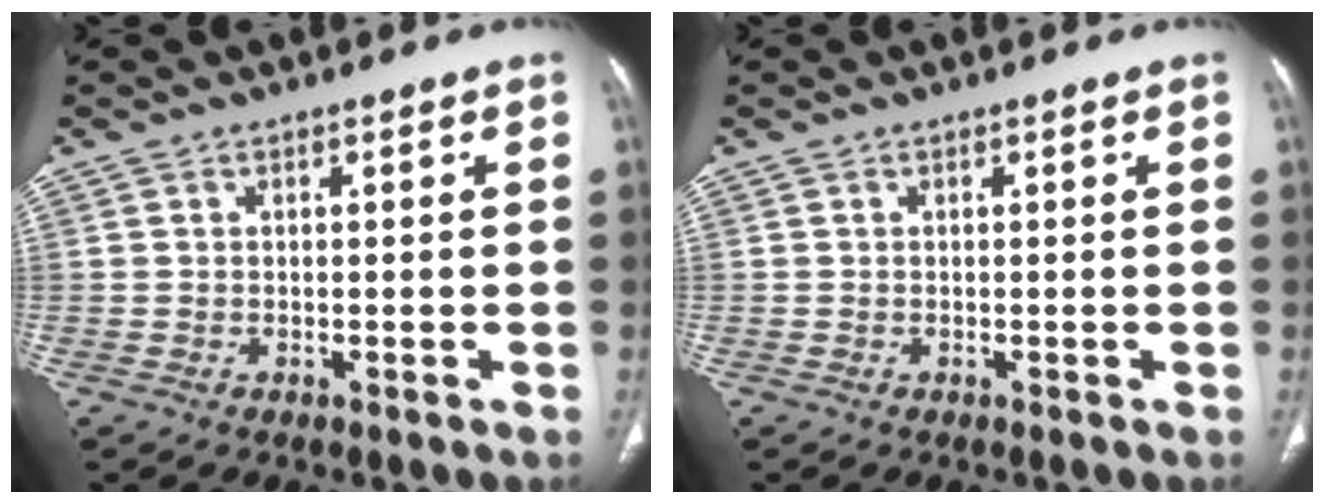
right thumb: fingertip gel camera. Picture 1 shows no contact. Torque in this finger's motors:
{"motor_torque": [0.04, 0.04, -0.05, 0.05, 0.01]}